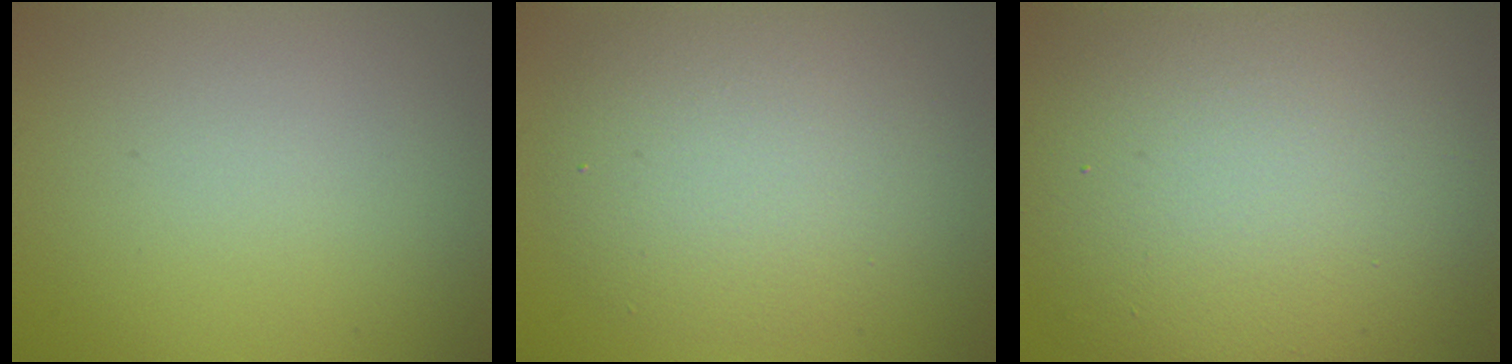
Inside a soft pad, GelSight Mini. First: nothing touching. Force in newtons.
{"total": 5.7, "press": 5.7, "slide": 0.6}
{"total": 14.2, "press": 14.1, "slide": 1.1}